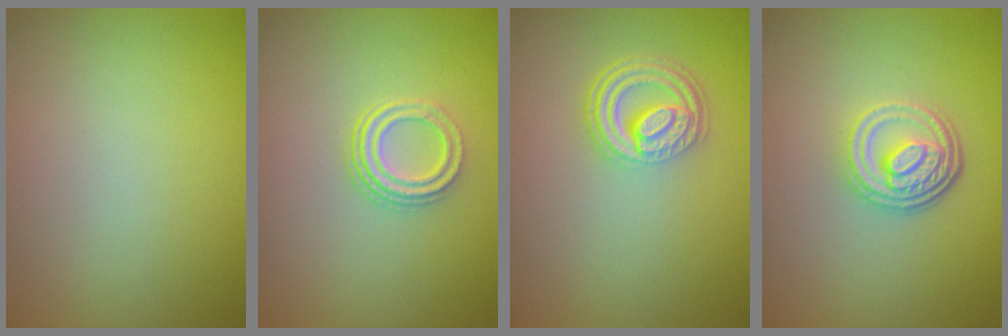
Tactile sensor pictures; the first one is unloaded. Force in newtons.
{"total": 3.0, "press": 2.2, "slide": 2.0}
{"total": 4.7, "press": 3.5, "slide": 3.1}
{"total": 4.4, "press": 3.3, "slide": 2.8}